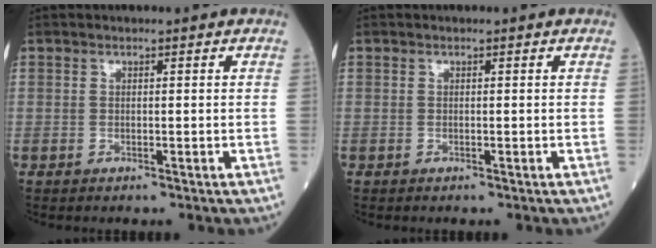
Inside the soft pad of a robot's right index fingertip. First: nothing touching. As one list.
[{"total": 0.0}]